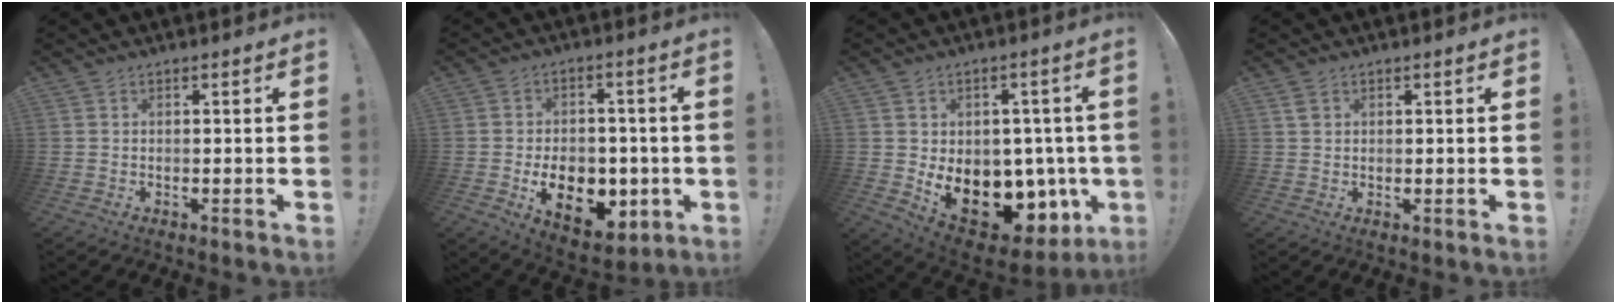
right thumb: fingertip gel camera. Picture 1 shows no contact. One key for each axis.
{"total": 14.1, "fx": -3.9, "fy": 9.9, "fz": 9.2, "tx": -0.120, "ty": 0.018, "tz": -0.057}
{"total": 15.7, "fx": -4.1, "fy": 11.1, "fz": 10.3, "tx": -0.139, "ty": 0.007, "tz": -0.047}
{"total": 1.6, "fx": 0.8, "fy": 1.1, "fz": 0.7, "tx": -0.009, "ty": 0.001, "tz": 0.015}